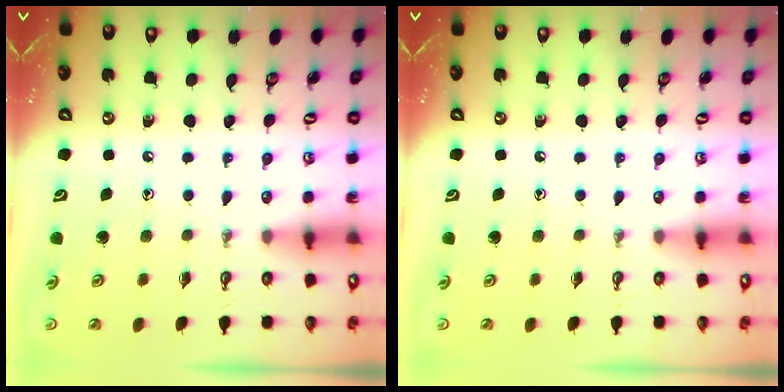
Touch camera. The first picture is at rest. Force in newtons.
{"total": 0.0}